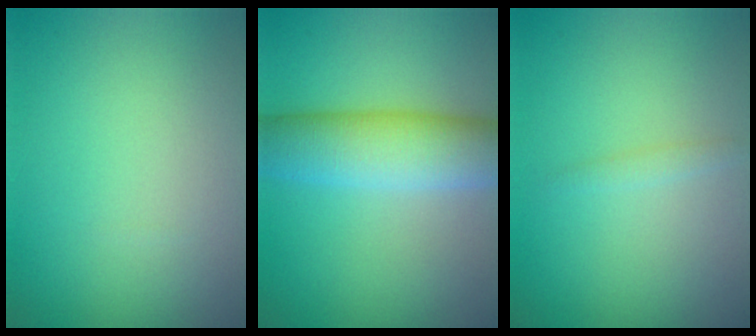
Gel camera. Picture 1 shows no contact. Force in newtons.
{"total": 7.0, "press": 7.0, "slide": 0.2}
{"total": 0.8, "press": 0.8, "slide": 0.0}